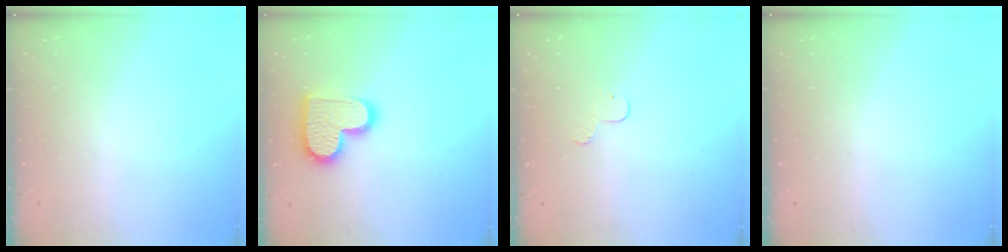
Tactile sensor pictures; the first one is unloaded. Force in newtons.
{"total": 13.8, "press": 13.8, "slide": 0.6}
{"total": 4.8, "press": 4.8, "slide": 0.5}
{"total": 0.0}